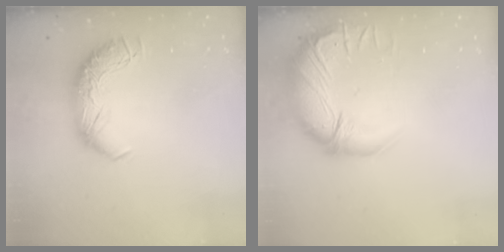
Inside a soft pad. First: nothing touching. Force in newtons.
{"total": 3.7, "press": 1.1, "slide": 3.5}